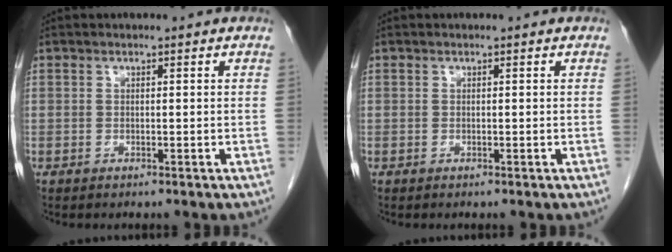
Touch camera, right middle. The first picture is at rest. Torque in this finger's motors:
{"motor_torque": [0.00, 0.00, 0.00, -0.01]}